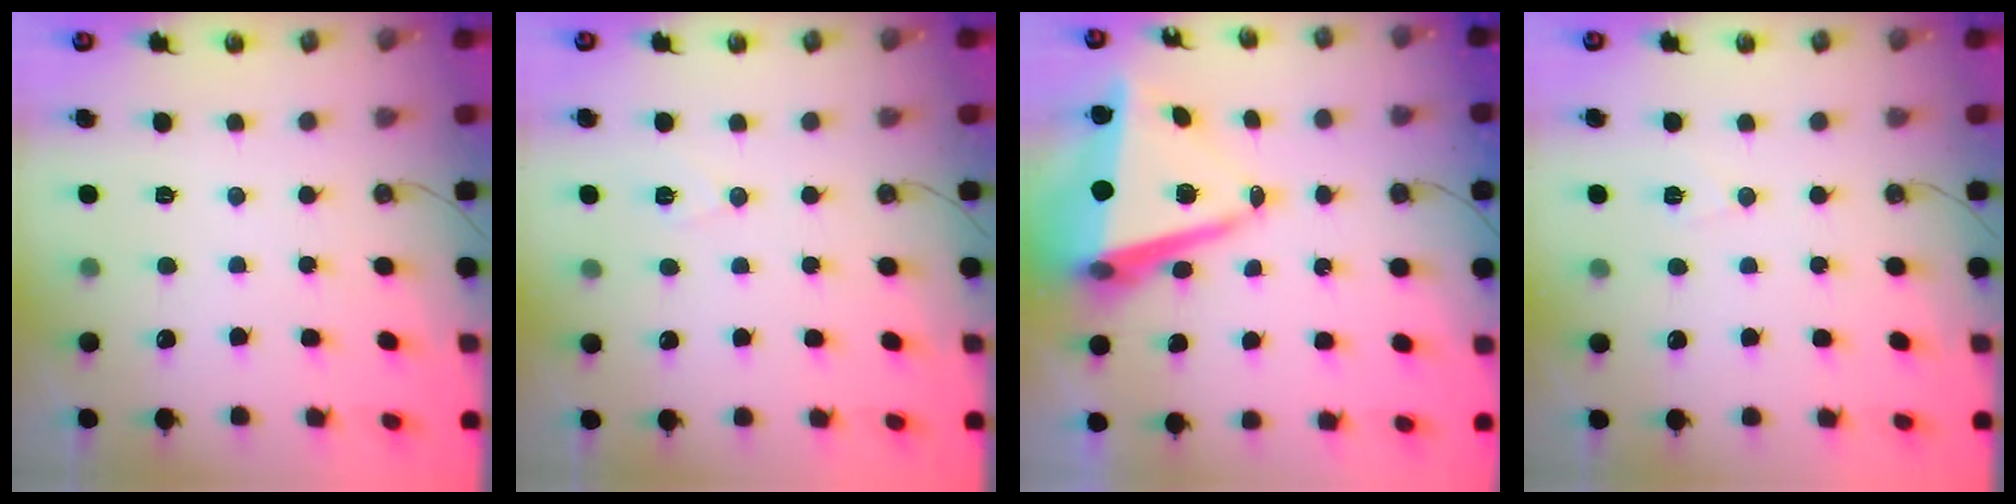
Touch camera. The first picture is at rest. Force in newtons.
{"total": 5.6, "press": 3.5, "slide": 4.4}
{"total": 12.8, "press": 12.4, "slide": 3.2}
{"total": 5.1, "press": 4.4, "slide": 2.6}